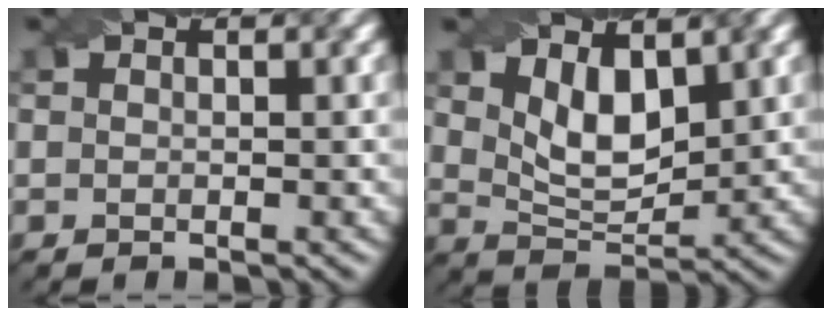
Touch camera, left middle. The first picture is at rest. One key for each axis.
{"total": 4.5, "fx": 2.0, "fy": 2.2, "fz": 3.3, "tx": -0.069, "ty": -0.009, "tz": 0.038}